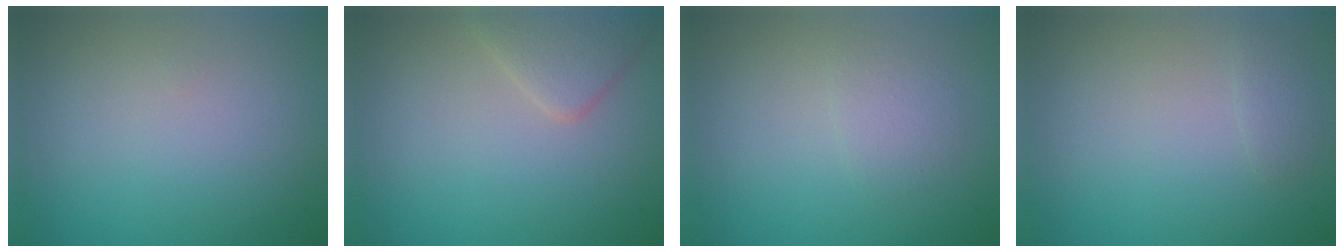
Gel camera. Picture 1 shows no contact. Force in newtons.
{"total": 2.6, "press": 2.6, "slide": 0.1}
{"total": 1.6, "press": 1.6, "slide": 0.1}
{"total": 0.9, "press": 0.9, "slide": 0.0}